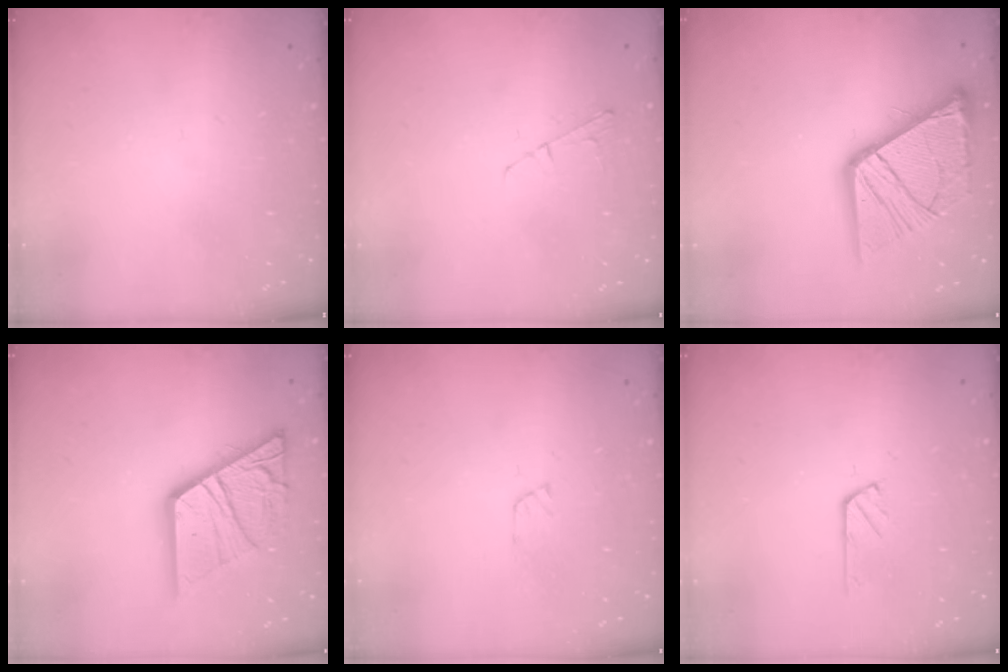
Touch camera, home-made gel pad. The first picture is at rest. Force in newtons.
{"total": 4.7, "press": 4.7, "slide": 0.5}
{"total": 18.9, "press": 18.8, "slide": 2.0}
{"total": 21.8, "press": 21.7, "slide": 2.4}
{"total": 6.5, "press": 6.4, "slide": 0.7}
{"total": 2.9, "press": 2.9, "slide": 0.5}